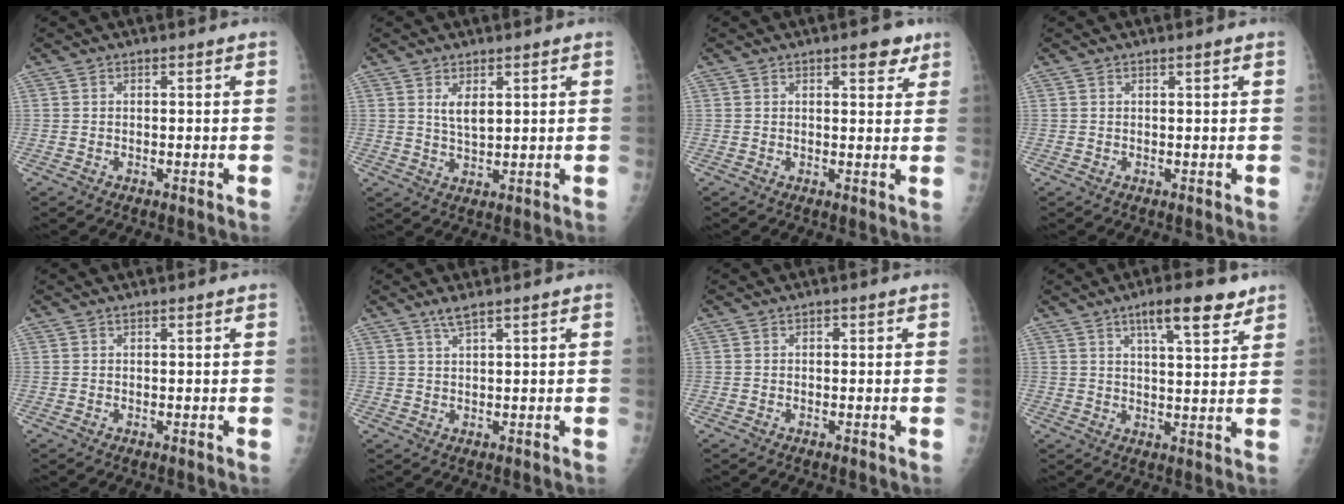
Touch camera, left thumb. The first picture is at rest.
{"total": 3.7, "force": [1.7, 1.5, 2.9], "torque": [-0.047, -0.015, 0.036]}
{"total": 4.5, "force": [2.8, 1.8, 3.1], "torque": [-0.024, -0.011, 0.032]}
{"total": 0.8, "force": [0.5, 0.0, 0.7], "torque": [-0.010, 0.000, 0.009]}
{"total": 0.6, "force": [0.5, 0.0, 0.4], "torque": [-0.005, -0.002, 0.011]}
{"total": 2.5, "force": [1.9, 0.0, 1.6], "torque": [-0.036, -0.007, 0.043]}
{"total": 0.6, "force": [0.3, 0.3, 0.4], "torque": [-0.003, 0.001, 0.004]}
{"total": 9.3, "force": [5.9, 2.3, 6.8], "torque": [-0.089, -0.027, 0.091]}